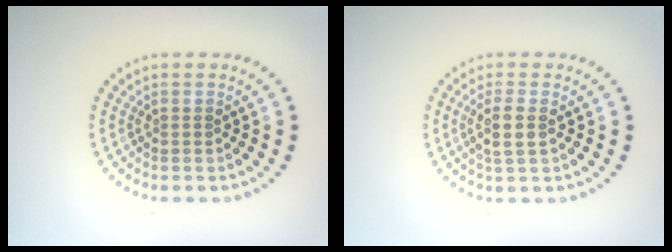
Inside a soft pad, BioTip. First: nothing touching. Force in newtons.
{"total": 2.4, "press": 2.1, "slide": 1.2}